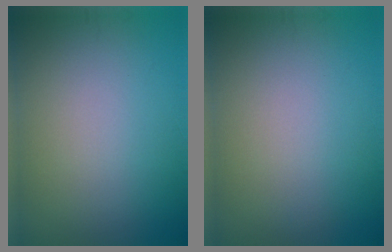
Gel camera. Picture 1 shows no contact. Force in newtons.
{"total": 0.0}